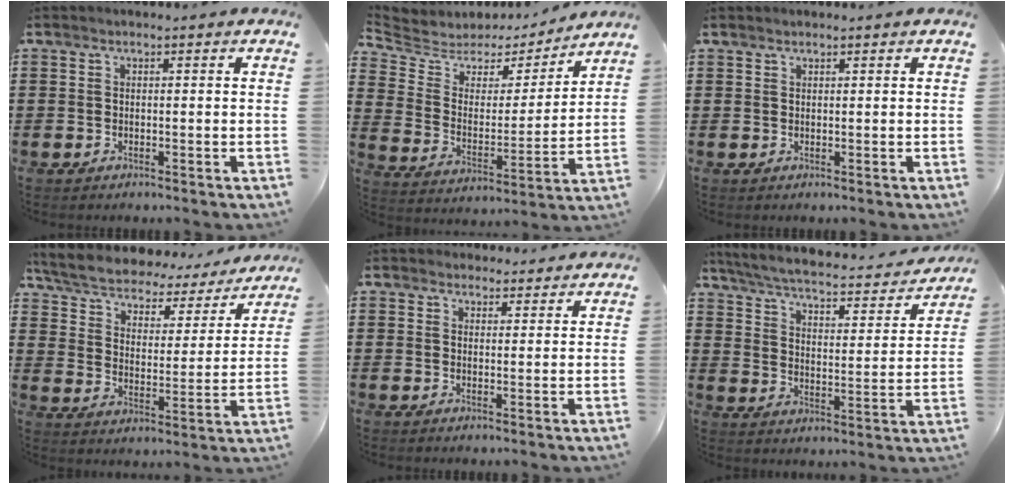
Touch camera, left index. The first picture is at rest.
{"total": 5.0, "force": [4.3, 2.4, 0.4], "torque": [-0.046, -0.031, 0.069]}
{"total": 0.7, "force": [0.6, 0.2, 0.0], "torque": [-0.003, 0.000, 0.013]}
{"total": 4.7, "force": [4.3, 1.2, 1.4], "torque": [-0.050, -0.033, 0.067]}
{"total": 2.7, "force": [2.6, 0.9, -0.1], "torque": [-0.005, -0.002, 0.050]}
{"total": 3.9, "force": [3.5, 0.2, 1.7], "torque": [-0.056, -0.031, 0.050]}